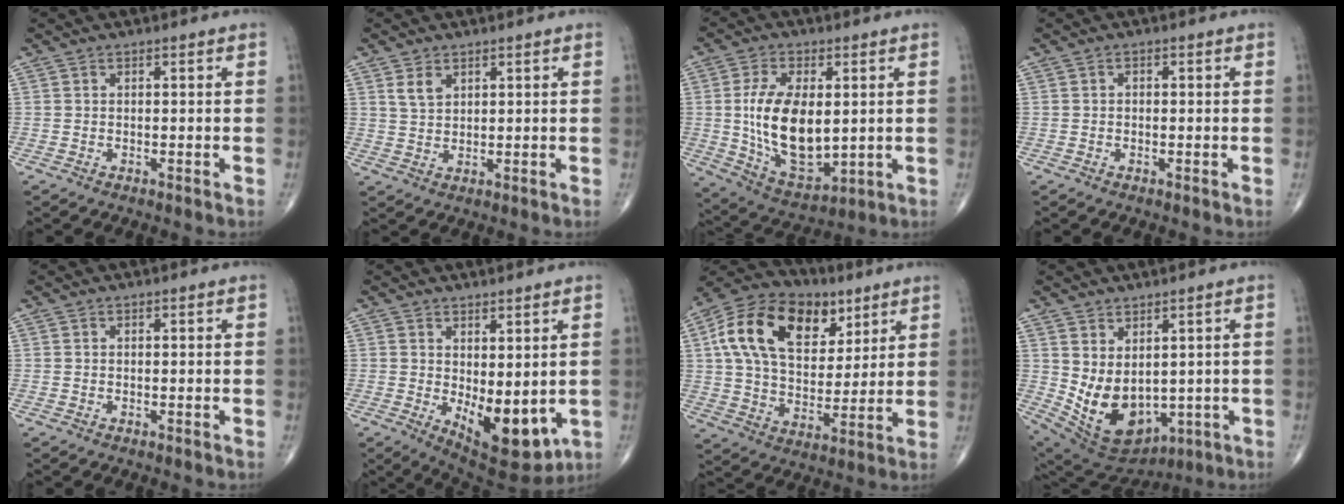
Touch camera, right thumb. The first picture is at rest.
{"total": 3.2, "force": [1.7, 1.9, 1.8], "torque": [-0.029, -0.007, 0.039]}
{"total": 16.3, "force": [0.9, 8.7, 13.8], "torque": [-0.240, -0.018, 0.031]}
{"total": 0.6, "force": [-0.1, 0.5, 0.3], "torque": [0.001, 0.003, -0.006]}
{"total": 0.0}
{"total": 11.5, "force": [-1.3, 5.3, 10.1], "torque": [-0.121, -0.024, 0.002]}
{"total": 21.9, "force": [8.5, 14.1, 14.5], "torque": [-0.232, -0.004, 0.142]}
{"total": 13.1, "force": [0.2, 8.7, 9.8], "torque": [-0.157, -0.017, 0.044]}